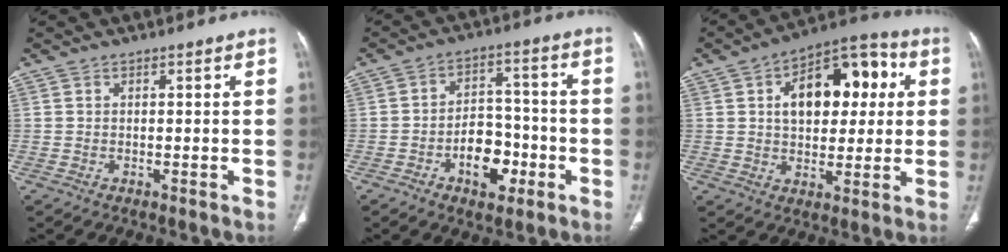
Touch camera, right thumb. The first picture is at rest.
{"total": 9.7, "force": [-4.1, 6.1, 6.3], "torque": [-0.065, 0.039, -0.063]}
{"total": 17.2, "force": [3.9, 10.1, 13.4], "torque": [-0.154, 0.022, 0.054]}